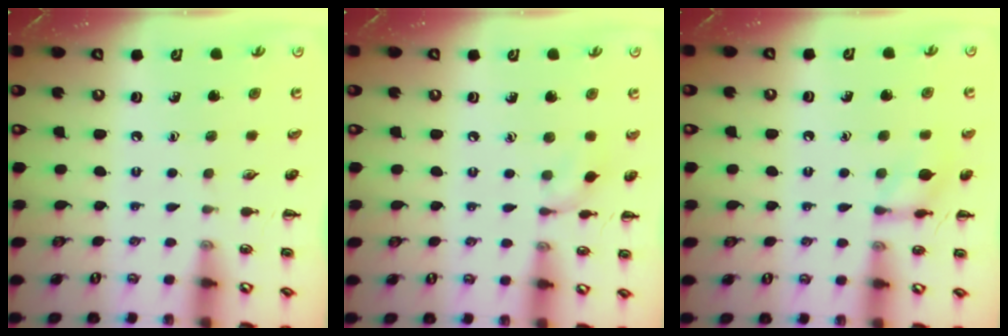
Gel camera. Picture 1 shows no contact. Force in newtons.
{"total": 5.9, "press": 5.8, "slide": 1.2}
{"total": 8.7, "press": 8.7, "slide": 0.4}